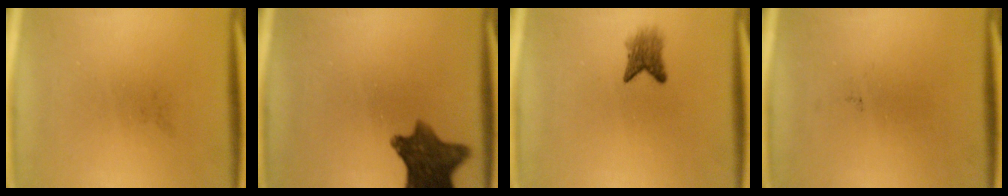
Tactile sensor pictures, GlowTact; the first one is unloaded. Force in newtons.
{"total": 9.9}
{"total": 2.9}
{"total": 0.0}